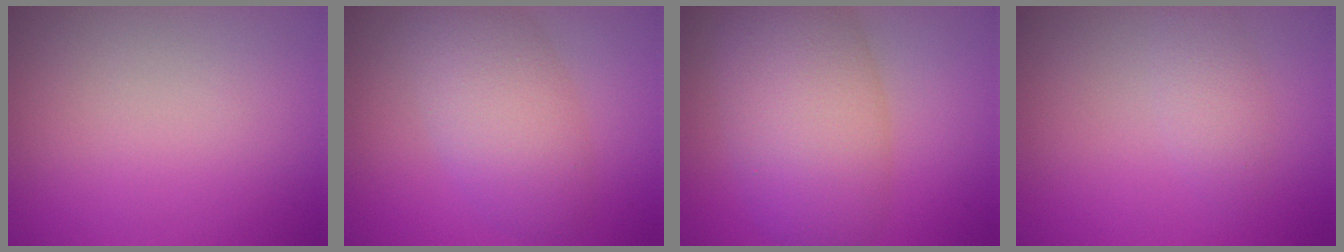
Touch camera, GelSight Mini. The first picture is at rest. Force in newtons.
{"total": 5.7, "press": 5.7, "slide": 0.1}
{"total": 8.6, "press": 8.6, "slide": 0.2}
{"total": 1.8, "press": 1.8, "slide": 0.1}